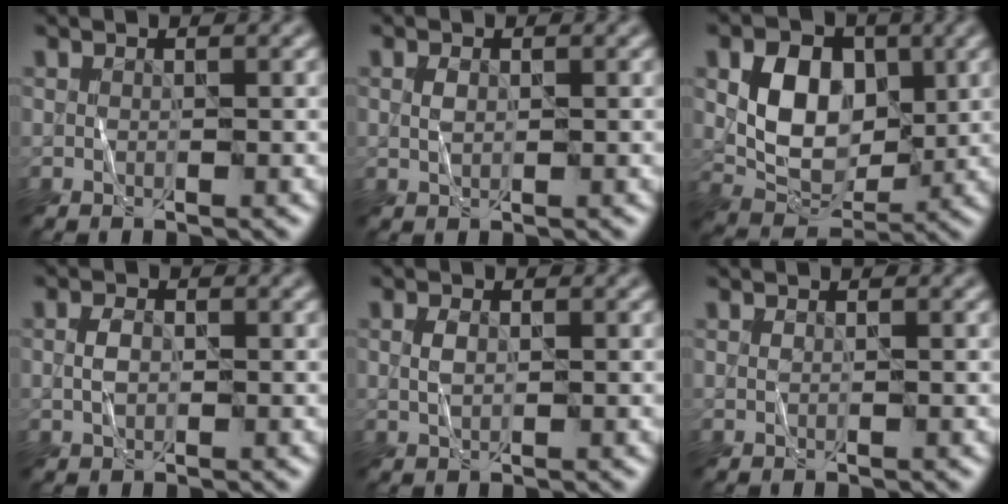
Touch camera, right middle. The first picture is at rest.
{"total": 0.8, "force": [0.1, 0.6, 0.6], "torque": [-0.015, 0.000, 0.003]}
{"total": 6.8, "force": [1.1, 5.0, 4.5], "torque": [-0.079, -0.005, 0.021]}
{"total": 1.5, "force": [-0.1, 1.1, 1.1], "torque": [-0.023, 0.003, -0.004]}
{"total": 1.1, "force": [0.1, 0.8, 0.9], "torque": [-0.021, 0.000, 0.002]}
{"total": 0.0}